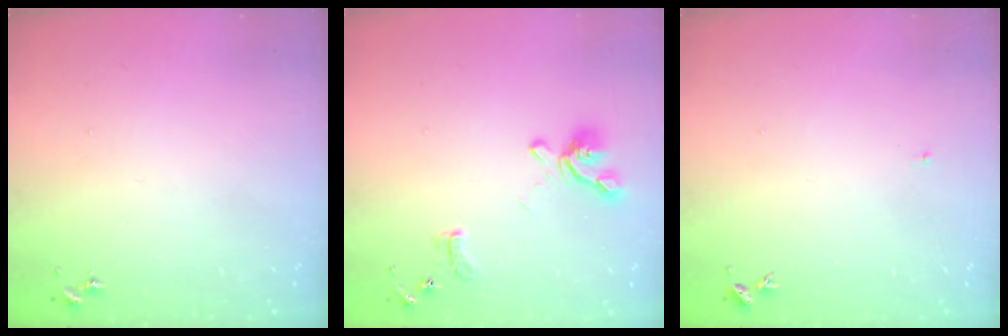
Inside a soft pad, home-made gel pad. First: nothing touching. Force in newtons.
{"total": 12.7, "press": 12.6, "slide": 1.4}
{"total": 3.3, "press": 3.3, "slide": 0.4}